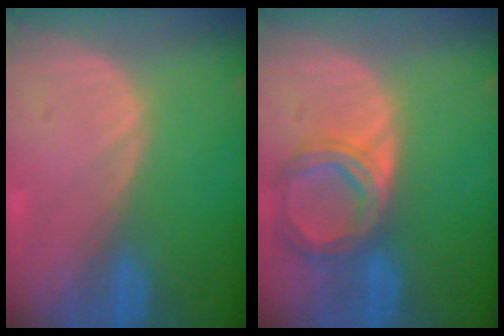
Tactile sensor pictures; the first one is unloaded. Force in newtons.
{"total": 6.7, "press": 6.2, "slide": 2.7}